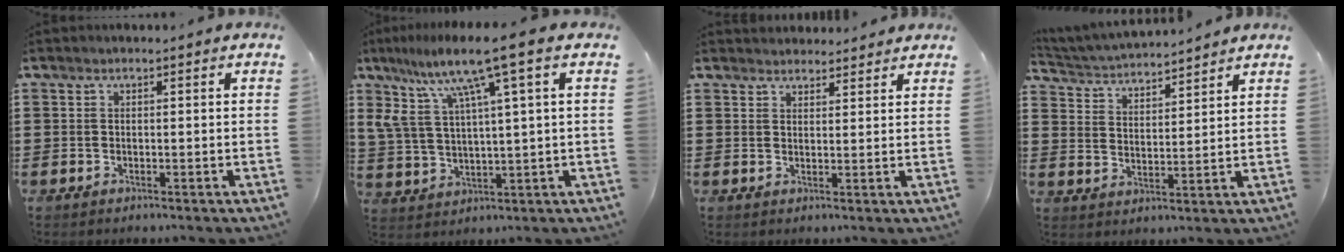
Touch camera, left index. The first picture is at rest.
{"total": 11.0, "force": [5.9, 1.3, 9.2], "torque": [-0.208, -0.022, 0.093]}
{"total": 2.4, "force": [2.4, 0.4, -0.4], "torque": [0.000, -0.004, 0.046]}
{"total": 3.9, "force": [3.9, 0.2, 0.1], "torque": [-0.022, -0.023, 0.065]}